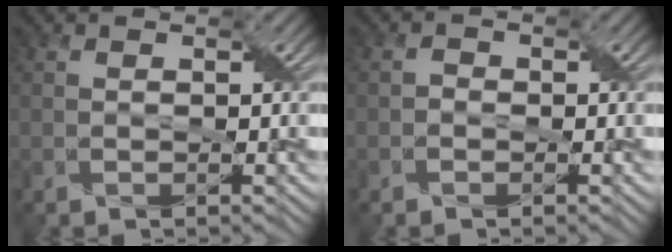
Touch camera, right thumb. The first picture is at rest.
{"total": 0.8, "force": [-0.5, 0.7, 0.3], "torque": [-0.007, 0.002, -0.012]}